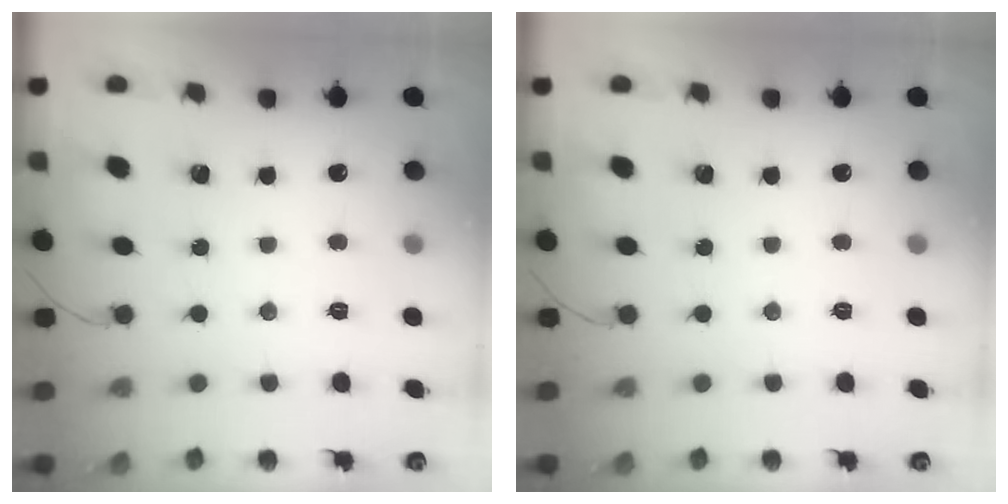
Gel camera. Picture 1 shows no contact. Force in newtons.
{"total": 0.0}